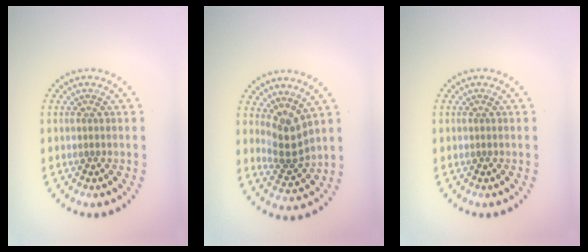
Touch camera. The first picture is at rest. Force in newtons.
{"total": 2.9, "press": 2.3, "slide": 1.9}
{"total": 0.0}